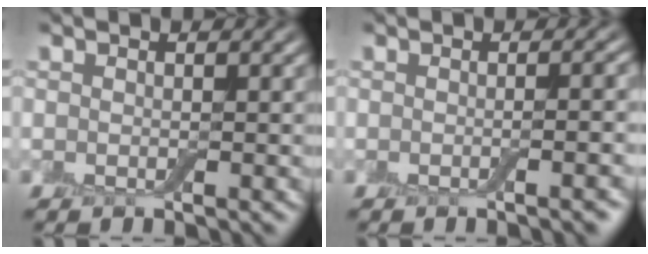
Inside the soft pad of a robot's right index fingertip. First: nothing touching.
{"total": 4.0, "force": [-0.6, 1.7, 3.6], "torque": [-0.008, 0.010, -0.008]}